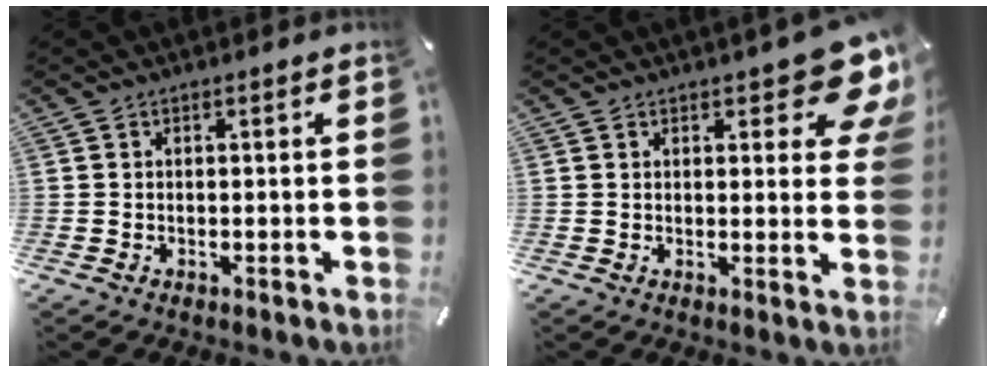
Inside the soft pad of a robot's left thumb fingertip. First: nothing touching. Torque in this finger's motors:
{"motor_torque": [2.52, 2.47, 0.50, -0.29, 0.11]}